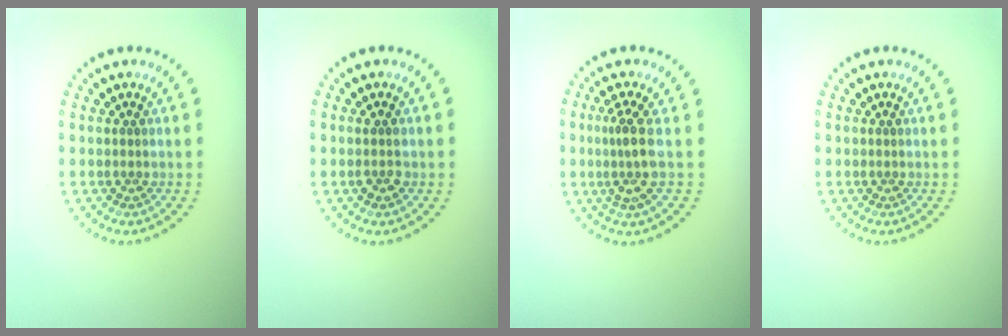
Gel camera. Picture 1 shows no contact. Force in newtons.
{"total": 1.4, "press": 1.3, "slide": 0.2}
{"total": 2.8, "press": 2.0, "slide": 1.9}
{"total": 0.0}